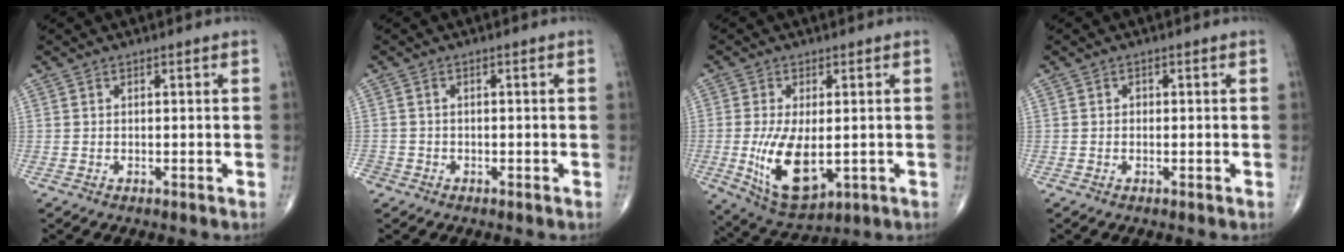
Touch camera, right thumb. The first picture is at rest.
{"total": 2.1, "force": [-1.3, 1.7, 0.2], "torque": [-0.003, 0.007, -0.028]}
{"total": 12.0, "force": [-1.8, 5.9, 10.3], "torque": [-0.183, -0.023, -0.013]}
{"total": 0.5, "force": [-0.1, 0.5, 0.3], "torque": [0.000, 0.002, -0.004]}